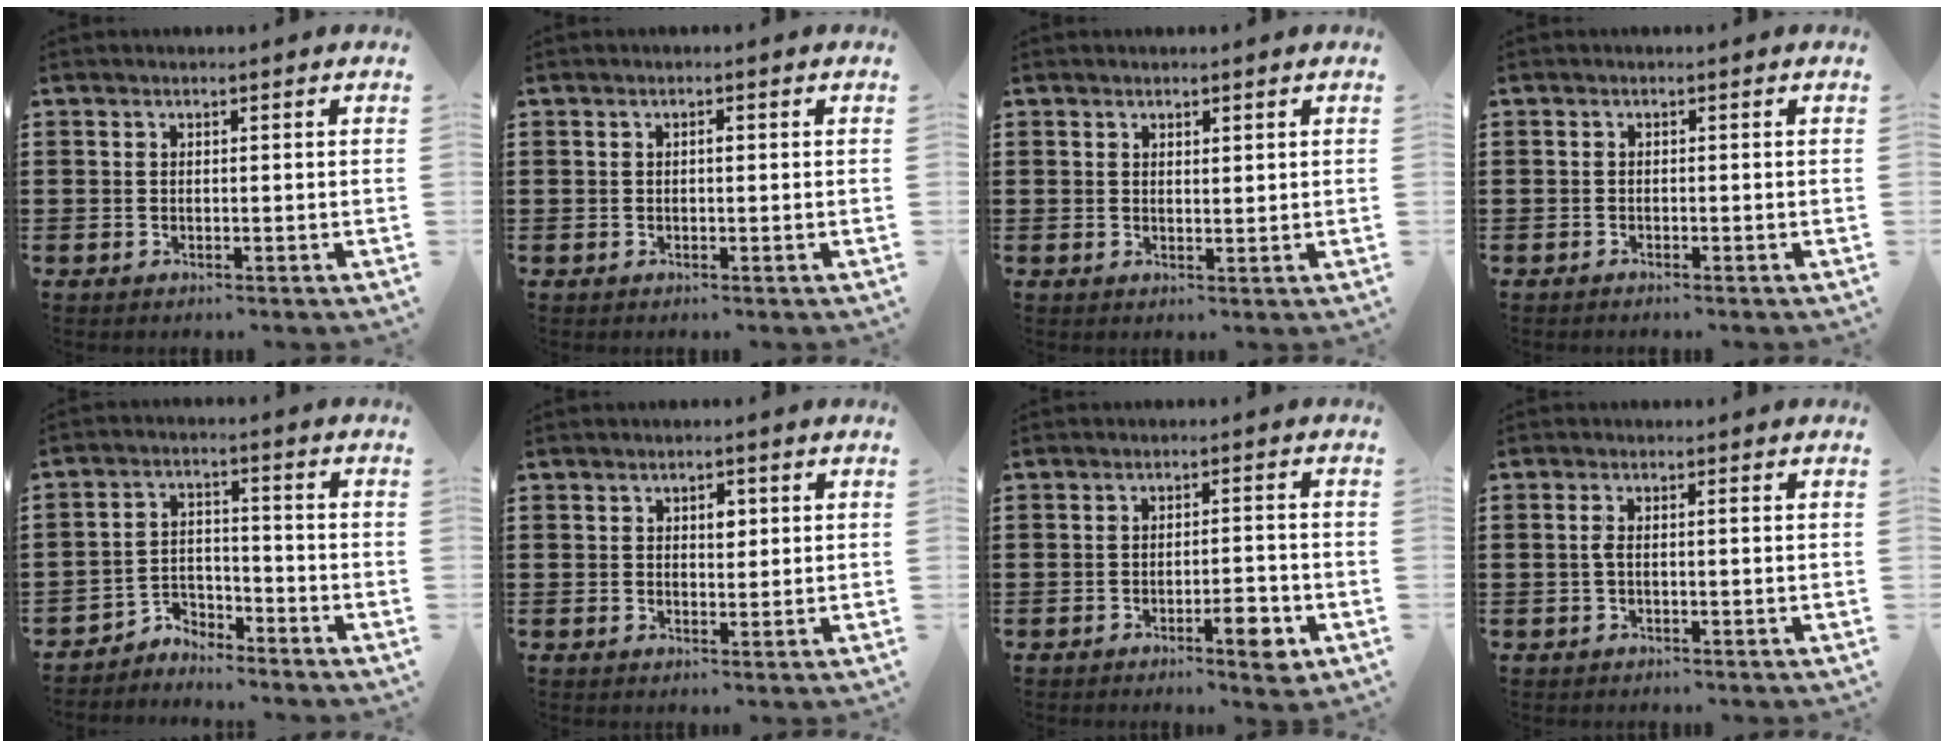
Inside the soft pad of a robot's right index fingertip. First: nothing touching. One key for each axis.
{"total": 0.7, "fx": 0.0, "fy": 0.3, "fz": 0.7, "tx": -0.014, "ty": -0.001, "tz": 0.000}
{"total": 1.0, "fx": 0.8, "fy": 0.4, "fz": 0.3, "tx": -0.006, "ty": 0.003, "tz": 0.015}
{"total": 0.5, "fx": -0.5, "fy": 0.0, "fz": 0.1, "tx": -0.004, "ty": -0.004, "tz": -0.010}
{"total": 4.0, "fx": -3.8, "fy": 1.0, "fz": 0.1, "tx": -0.012, "ty": 0.003, "tz": -0.081}
{"total": 2.2, "fx": 0.7, "fy": 1.4, "fz": 1.6, "tx": -0.019, "ty": 0.002, "tz": 0.007}
{"total": 4.7, "fx": -2.6, "fy": 1.1, "fz": 3.8, "tx": -0.058, "ty": 0.003, "tz": -0.043}
{"total": 1.5, "fx": -0.3, "fy": 0.3, "fz": 1.4, "tx": -0.029, "ty": 0.003, "tz": -0.006}